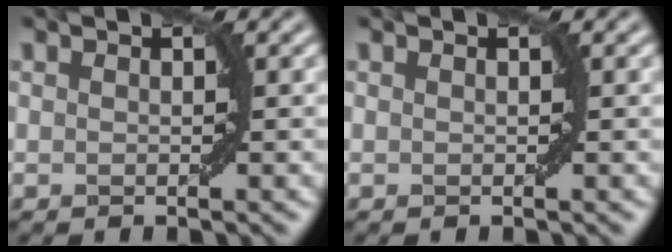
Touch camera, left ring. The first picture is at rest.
{"total": 0.0}